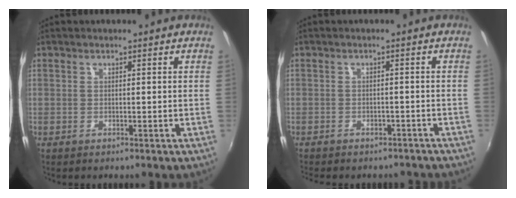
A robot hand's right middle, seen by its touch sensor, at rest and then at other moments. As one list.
[{"total": 7.2, "force": [-6.1, 2.8, 2.4], "torque": [-0.054, -0.013, -0.077]}]